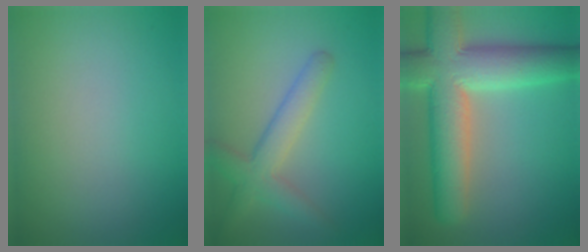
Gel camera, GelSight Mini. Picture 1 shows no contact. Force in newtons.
{"total": 3.8, "press": 3.8, "slide": 0.2}
{"total": 11.0, "press": 11.0, "slide": 0.8}